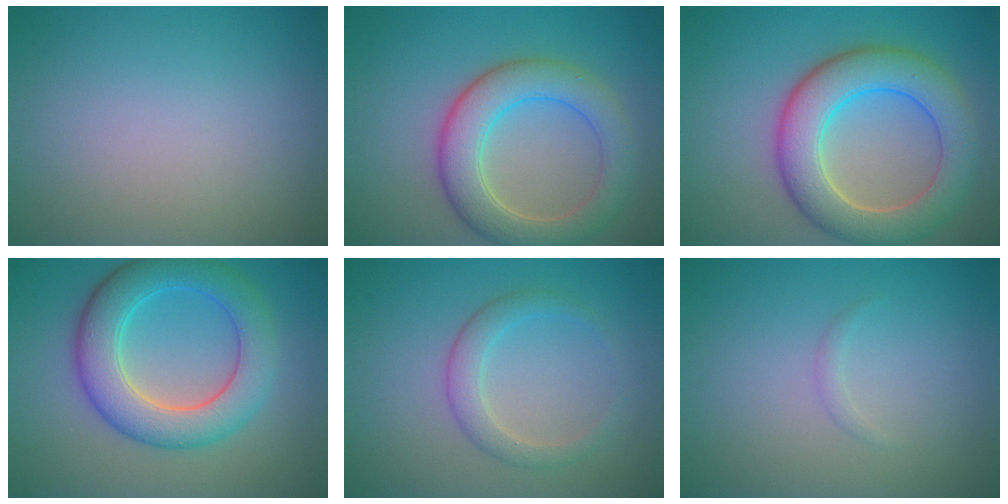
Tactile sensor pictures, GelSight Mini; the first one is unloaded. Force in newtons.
{"total": 6.2, "press": 6.2, "slide": 0.4}
{"total": 8.1, "press": 8.1, "slide": 0.6}
{"total": 7.1, "press": 7.1, "slide": 0.1}
{"total": 2.4, "press": 2.4, "slide": 0.1}
{"total": 0.6, "press": 0.6, "slide": 0.0}